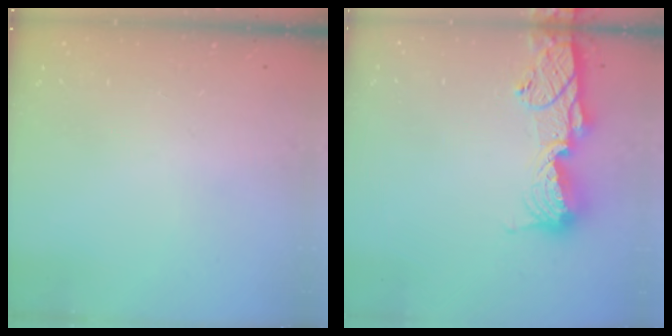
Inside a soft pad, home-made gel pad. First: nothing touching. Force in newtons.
{"total": 12.9, "press": 12.9, "slide": 1.2}